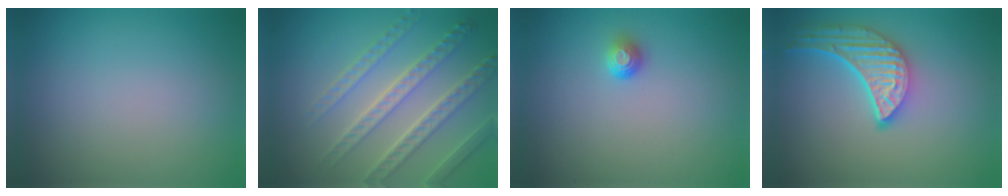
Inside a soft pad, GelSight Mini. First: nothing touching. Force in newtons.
{"total": 4.5, "press": 4.4, "slide": 0.9}
{"total": 1.3, "press": 1.1, "slide": 0.7}
{"total": 5.5, "press": 4.4, "slide": 3.3}